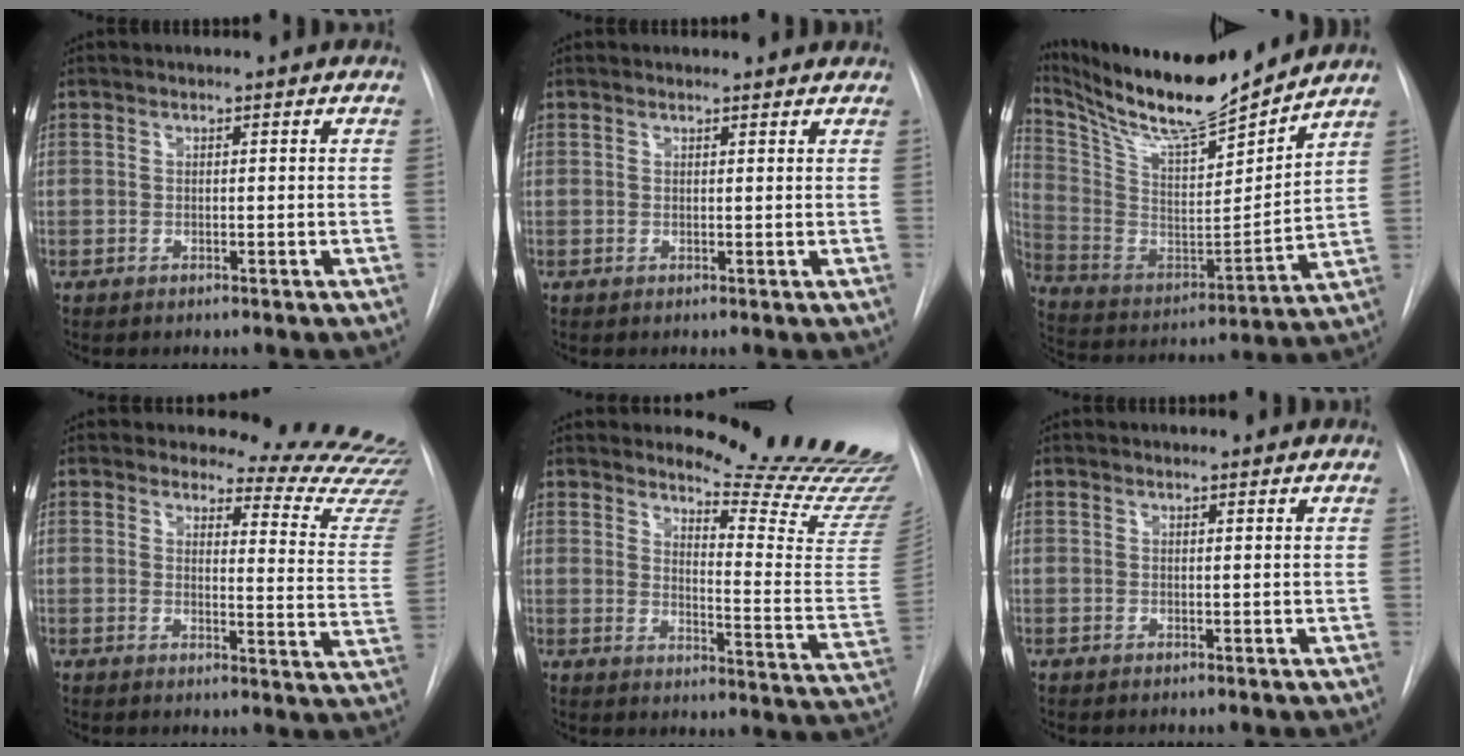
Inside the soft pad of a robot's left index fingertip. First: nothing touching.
{"total": 2.6, "force": [2.5, 0.7, 0.3], "torque": [-0.006, 0.004, 0.019]}
{"total": 19.2, "force": [17.3, 1.7, 8.1], "torque": [-0.172, -0.025, 0.301]}
{"total": 14.7, "force": [14.6, 0.8, 1.5], "torque": [0.010, -0.159, 0.130]}
{"total": 17.2, "force": [16.2, 0.0, 5.7], "torque": [-0.076, -0.158, 0.185]}
{"total": 1.8, "force": [1.7, 0.4, 0.1], "torque": [-0.010, 0.004, 0.013]}